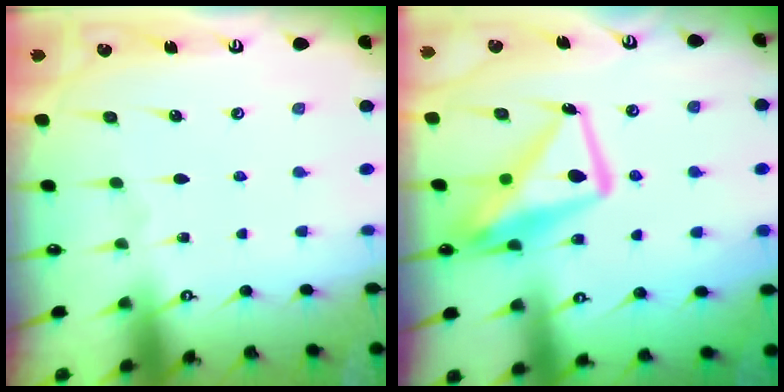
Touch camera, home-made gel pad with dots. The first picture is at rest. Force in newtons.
{"total": 14.6, "press": 14.5, "slide": 1.3}